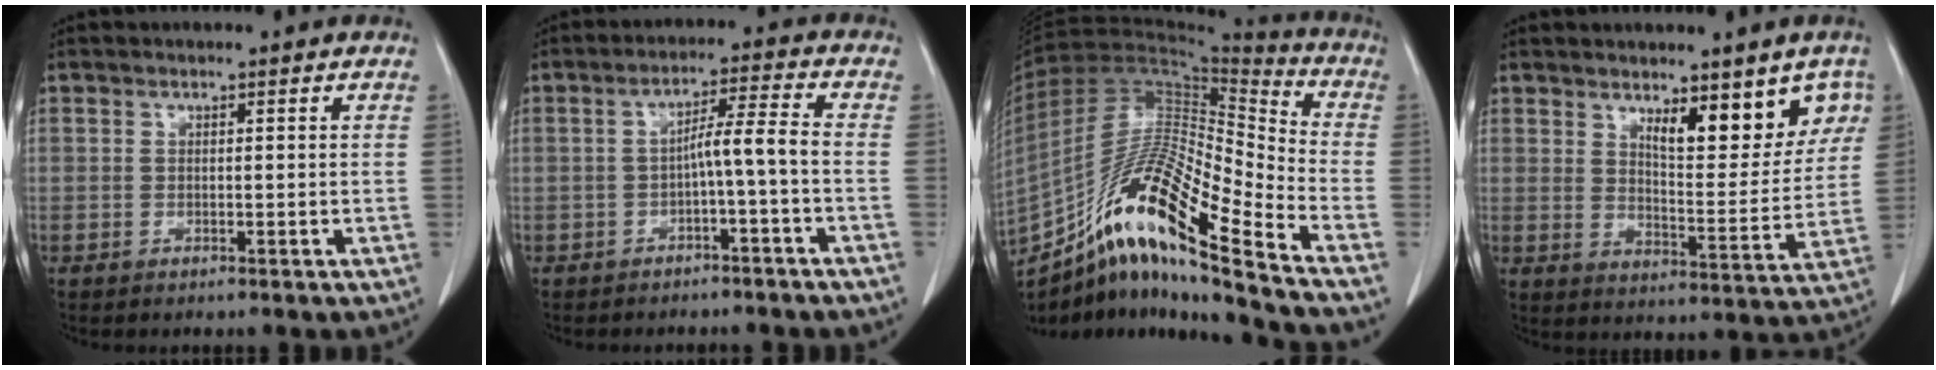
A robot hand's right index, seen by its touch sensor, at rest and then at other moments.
{"total": 4.9, "force": [-1.6, -0.4, 4.6], "torque": [-0.074, 0.021, -0.023]}
{"total": 21.1, "force": [-13.8, 1.1, 15.8], "torque": [-0.310, -0.009, -0.253]}
{"total": 10.8, "force": [6.4, 3.6, 7.9], "torque": [-0.093, -0.009, 0.096]}